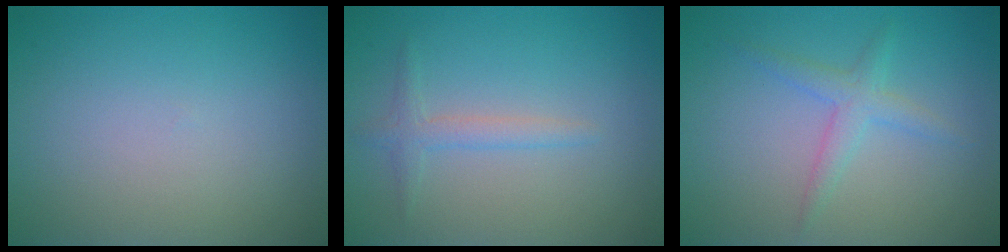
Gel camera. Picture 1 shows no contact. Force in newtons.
{"total": 1.7, "press": 1.7, "slide": 0.1}
{"total": 2.0, "press": 2.0, "slide": 0.1}